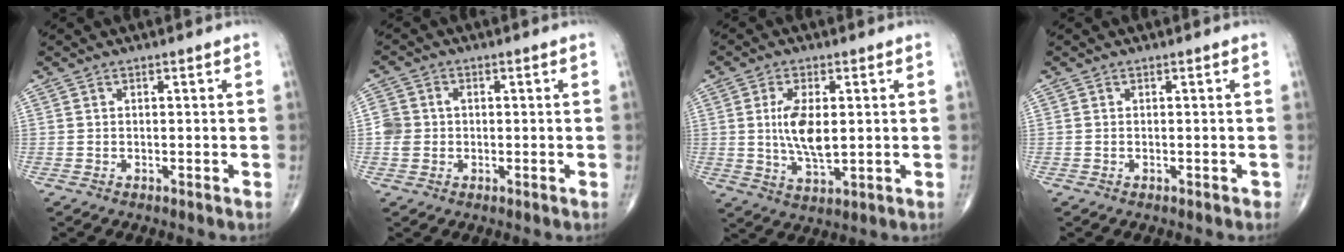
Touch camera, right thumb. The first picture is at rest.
{"total": 4.1, "force": [-0.3, 3.7, 1.7], "torque": [-0.027, 0.006, -0.007]}
{"total": 8.5, "force": [0.9, 3.7, 7.6], "torque": [-0.145, -0.016, 0.021]}
{"total": 0.0}